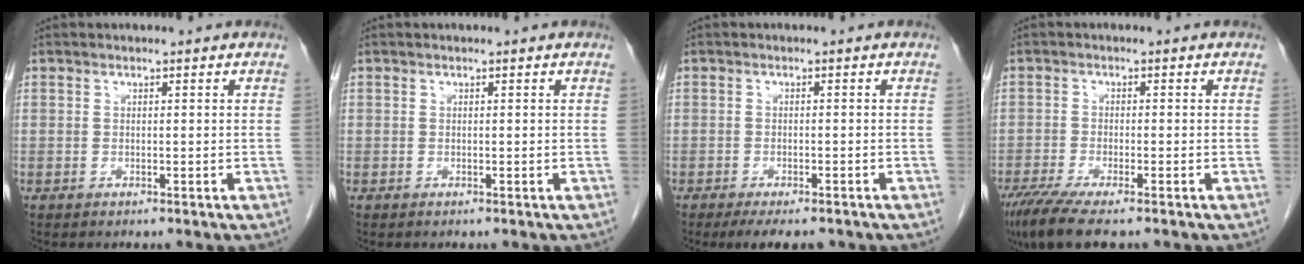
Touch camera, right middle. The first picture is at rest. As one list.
[{"total": 0.0}, {"total": 5.7, "force": [-4.4, 1.8, 3.1], "torque": [-0.039, -0.008, -0.065]}, {"total": 7.3, "force": [-5.5, 0.8, 4.8], "torque": [-0.083, -0.018, -0.094]}]